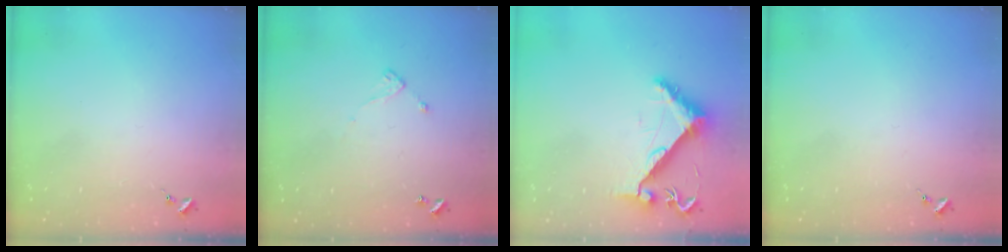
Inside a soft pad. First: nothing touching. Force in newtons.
{"total": 5.8, "press": 5.8, "slide": 0.5}
{"total": 7.9, "press": 7.9, "slide": 0.4}
{"total": 0.0}